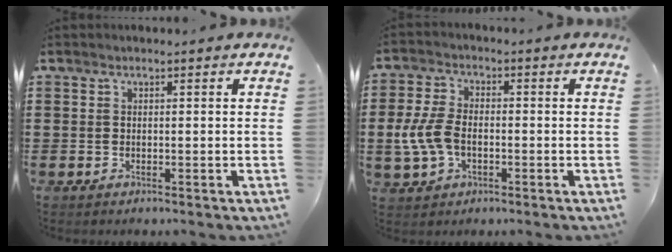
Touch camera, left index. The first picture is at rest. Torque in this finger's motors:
{"motor_torque": [1.21, 0.93, 0.36, 0.13]}